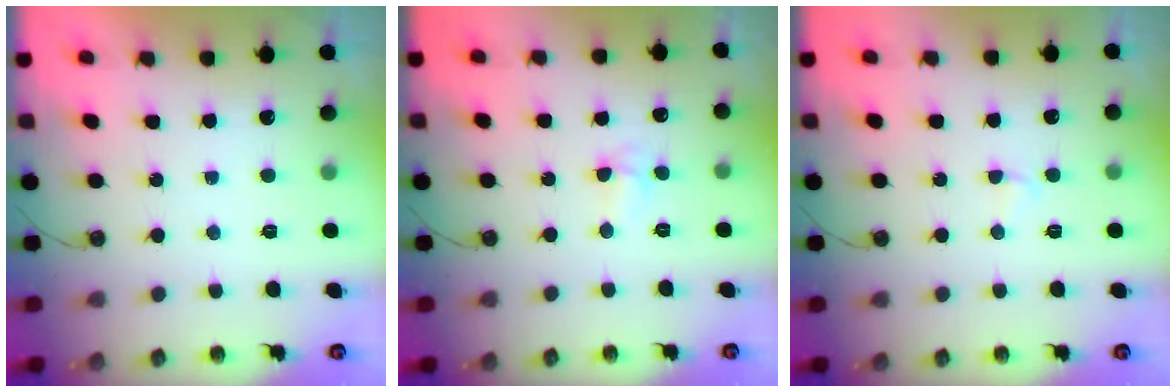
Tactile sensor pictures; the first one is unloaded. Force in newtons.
{"total": 3.8, "press": 3.7, "slide": 0.7}
{"total": 2.6, "press": 2.6, "slide": 0.2}